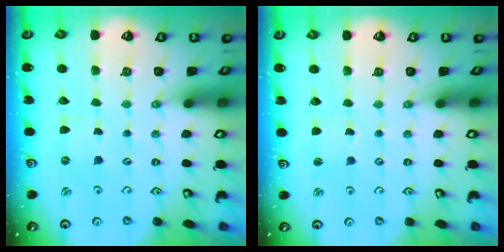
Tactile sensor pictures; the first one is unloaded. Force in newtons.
{"total": 0.9, "press": 0.9, "slide": 0.1}